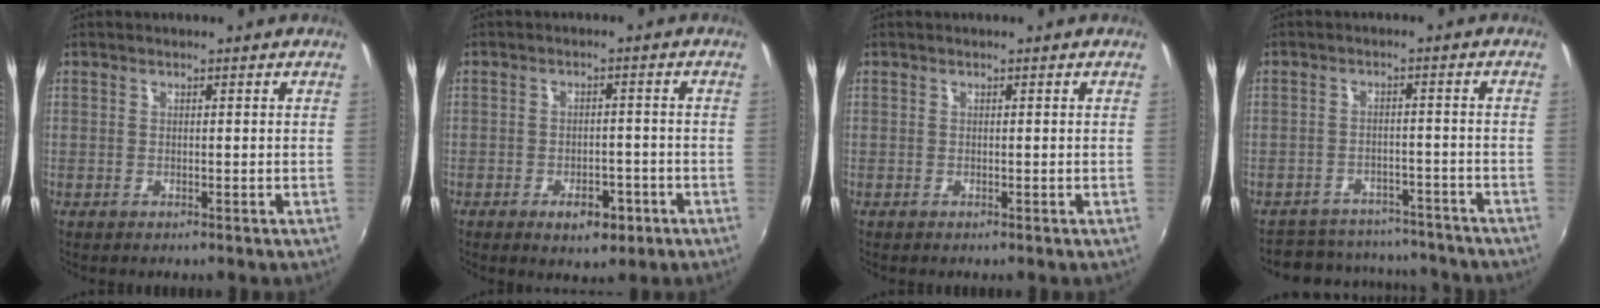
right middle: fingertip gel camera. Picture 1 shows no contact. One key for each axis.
{"total": 5.5, "fx": -3.0, "fy": 3.0, "fz": 3.5, "tx": -0.070, "ty": -0.001, "tz": -0.036}
{"total": 0.0}
{"total": 13.9, "fx": -12.4, "fy": 5.3, "fz": 3.5, "tx": -0.085, "ty": 0.021, "tz": -0.161}